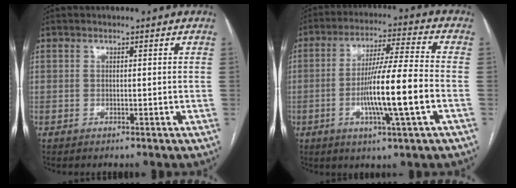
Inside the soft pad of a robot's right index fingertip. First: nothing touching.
{"total": 13.4, "force": [-3.3, -0.4, 13.0], "torque": [-0.236, -0.007, -0.063]}